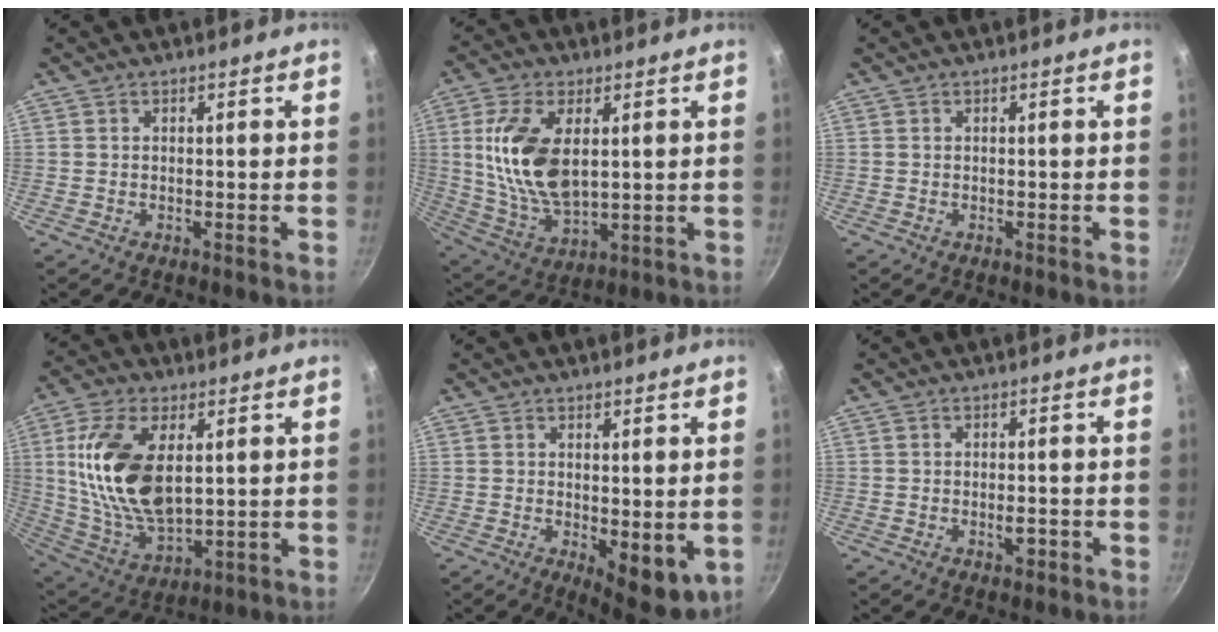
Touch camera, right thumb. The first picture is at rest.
{"total": 15.6, "force": [2.9, 8.1, 13.0], "torque": [-0.259, -0.015, 0.067]}
{"total": 0.0}
{"total": 18.6, "force": [3.7, 9.7, 15.5], "torque": [-0.305, -0.017, 0.078]}
{"total": 7.5, "force": [-1.0, 3.1, 6.8], "torque": [-0.080, -0.021, -0.003]}
{"total": 1.8, "force": [-0.8, 1.0, 1.2], "torque": [-0.014, 0.005, -0.012]}